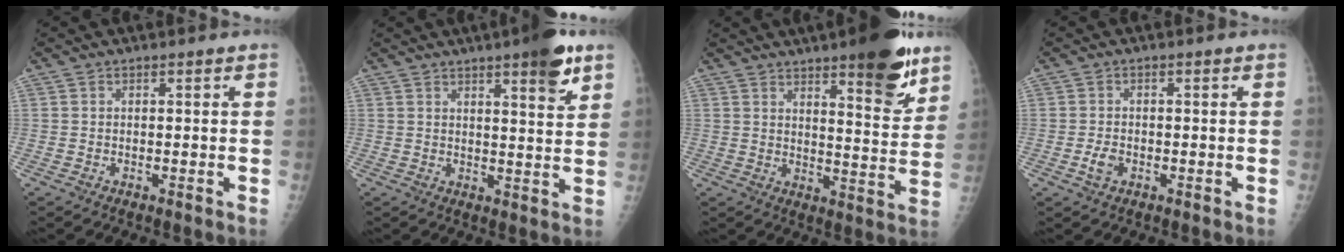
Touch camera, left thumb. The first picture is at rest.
{"total": 8.6, "force": [5.1, 1.6, 6.7], "torque": [-0.081, -0.025, 0.067]}
{"total": 14.2, "force": [9.1, 3.6, 10.3], "torque": [-0.113, -0.057, 0.132]}
{"total": 2.4, "force": [-0.9, 1.6, 1.6], "torque": [-0.030, 0.002, -0.016]}